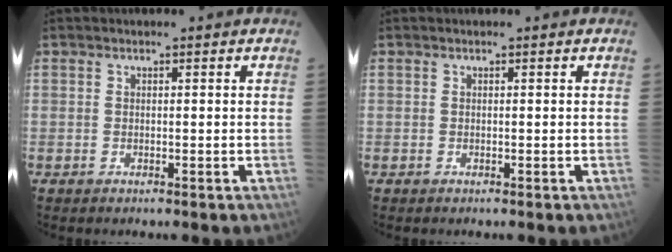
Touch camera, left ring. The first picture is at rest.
{"total": 0.0}